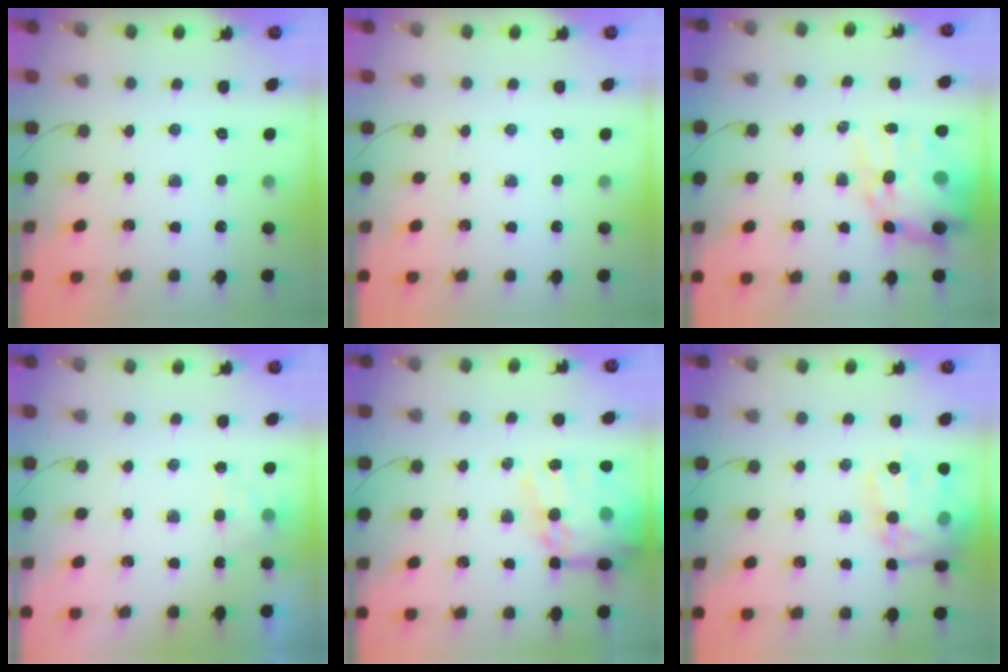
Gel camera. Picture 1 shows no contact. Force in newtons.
{"total": 0.0}
{"total": 16.8, "press": 16.3, "slide": 4.2}
{"total": 2.0, "press": 1.4, "slide": 1.3}
{"total": 21.5, "press": 20.8, "slide": 5.3}
{"total": 19.3, "press": 19.1, "slide": 2.5}